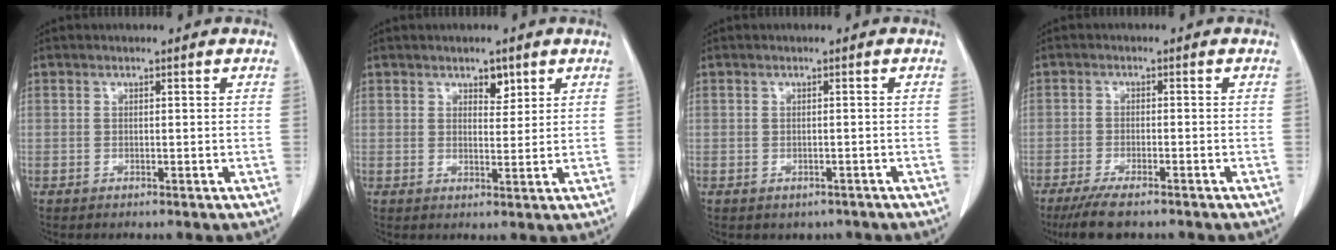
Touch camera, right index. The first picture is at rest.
{"total": 2.5, "force": [1.6, 1.3, 1.4], "torque": [-0.019, -0.002, 0.028]}
{"total": 2.4, "force": [-2.0, 1.3, 0.4], "torque": [-0.007, 0.002, -0.022]}
{"total": 7.1, "force": [-5.6, 1.1, 4.2], "torque": [-0.072, -0.015, -0.088]}